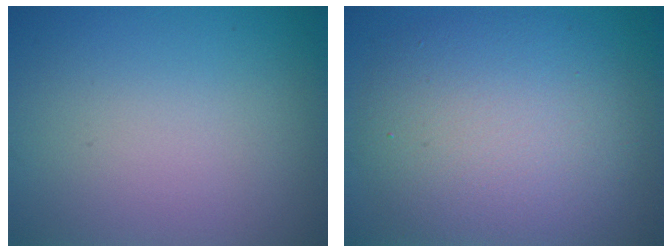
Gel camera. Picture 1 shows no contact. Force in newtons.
{"total": 8.8, "press": 8.8, "slide": 0.7}